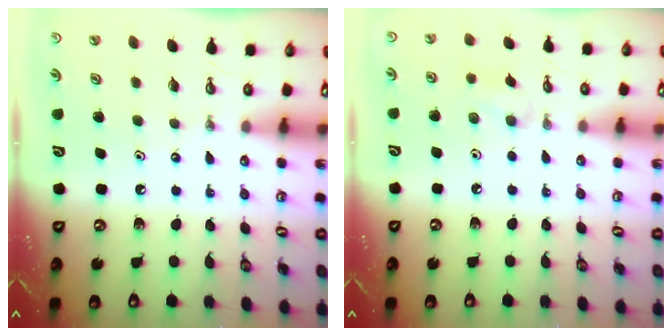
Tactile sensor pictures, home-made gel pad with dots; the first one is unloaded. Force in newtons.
{"total": 6.7, "press": 6.7, "slide": 0.9}